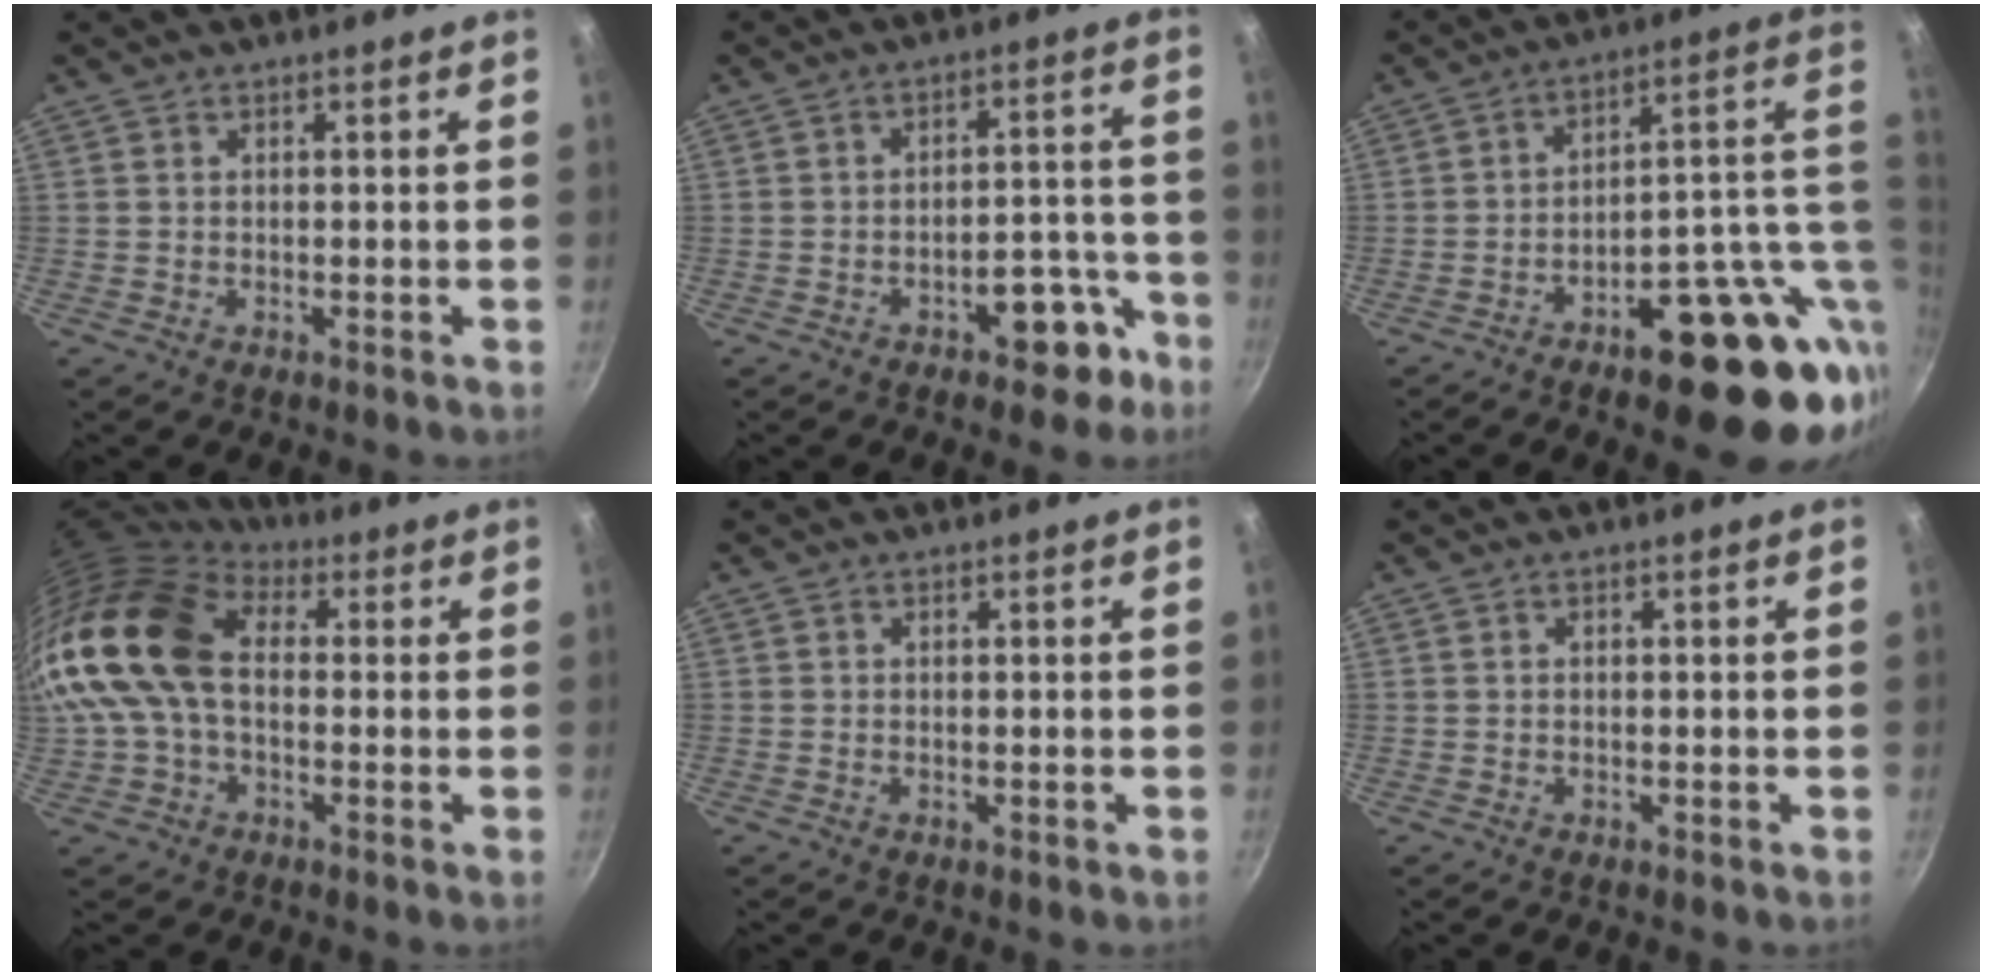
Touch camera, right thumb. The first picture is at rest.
{"total": 8.8, "force": [-5.0, 4.5, 5.6], "torque": [-0.034, 0.057, -0.053]}
{"total": 23.5, "force": [-5.0, 10.8, 20.3], "torque": [-0.213, 0.017, -0.054]}
{"total": 15.7, "force": [0.7, 10.6, 11.6], "torque": [-0.213, 0.027, 0.000]}
{"total": 0.0}
{"total": 0.0}